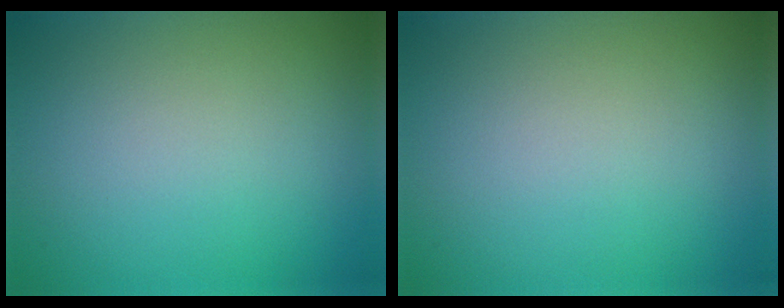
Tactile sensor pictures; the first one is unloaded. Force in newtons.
{"total": 0.0}